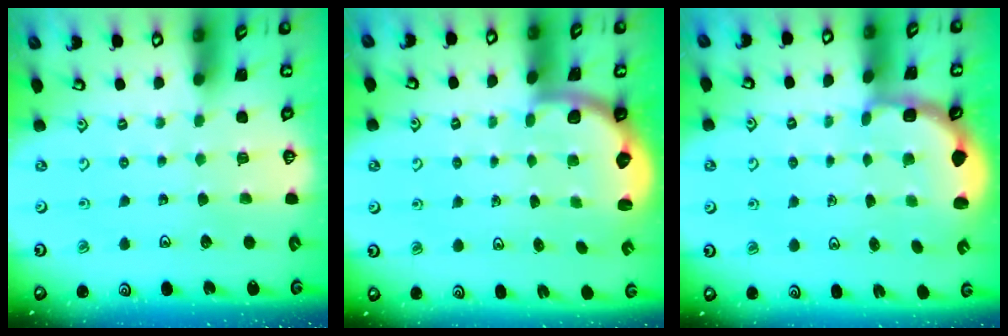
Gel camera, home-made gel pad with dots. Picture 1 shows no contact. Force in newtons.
{"total": 2.1, "press": 1.9, "slide": 0.8}
{"total": 2.8, "press": 2.3, "slide": 1.7}